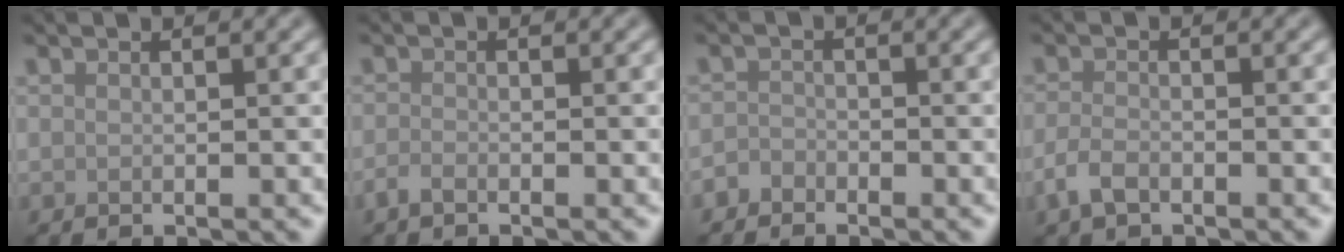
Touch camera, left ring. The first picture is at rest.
{"total": 1.0, "force": [-0.8, 0.3, 0.6], "torque": [-0.015, -0.001, -0.017]}
{"total": 1.2, "force": [-1.0, 0.7, 0.1], "torque": [0.002, 0.003, -0.024]}
{"total": 2.1, "force": [-1.3, 1.1, 1.3], "torque": [-0.029, -0.001, -0.032]}